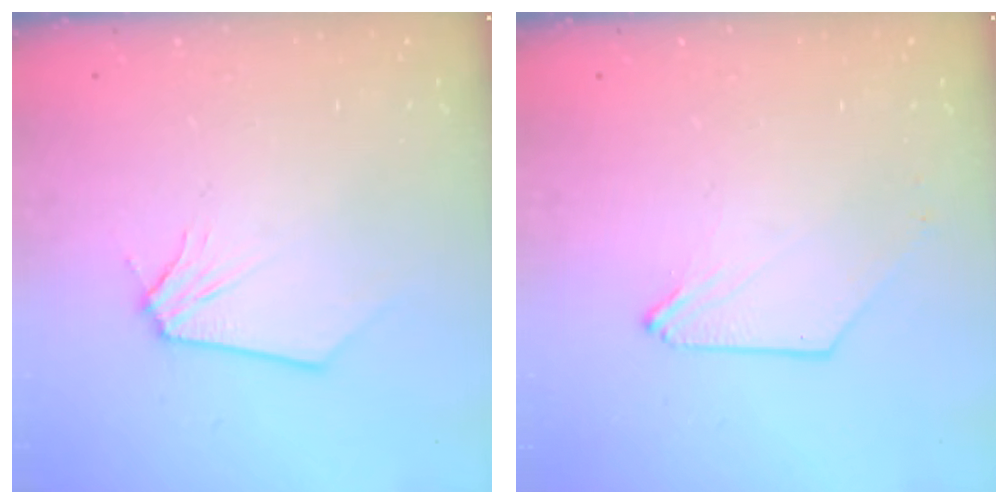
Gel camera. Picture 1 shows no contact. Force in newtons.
{"total": 0.0}